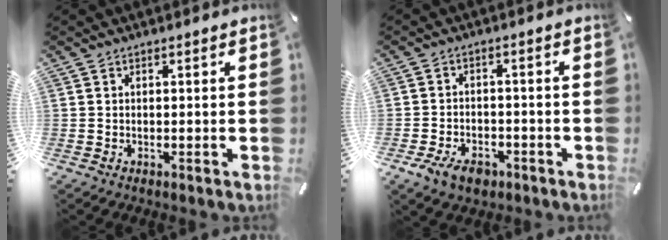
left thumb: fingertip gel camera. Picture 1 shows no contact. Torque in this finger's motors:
{"motor_torque": [0.26, 2.09, 0.20, 0.29, 0.00]}